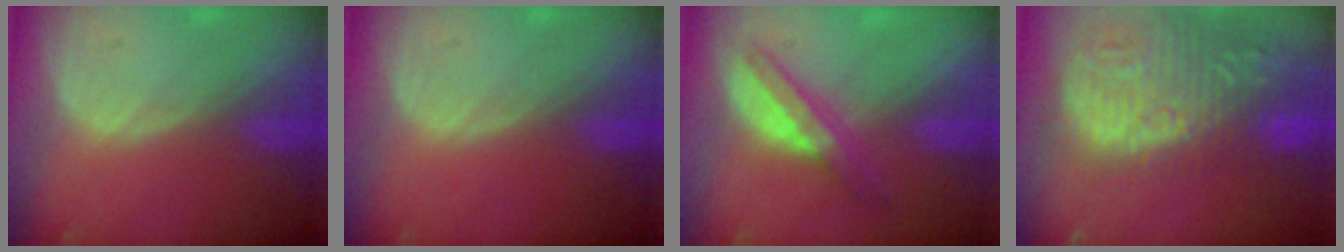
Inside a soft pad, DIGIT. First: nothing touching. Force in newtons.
{"total": 0.0}
{"total": 5.4, "press": 5.0, "slide": 1.8}
{"total": 16.0, "press": 13.2, "slide": 9.0}